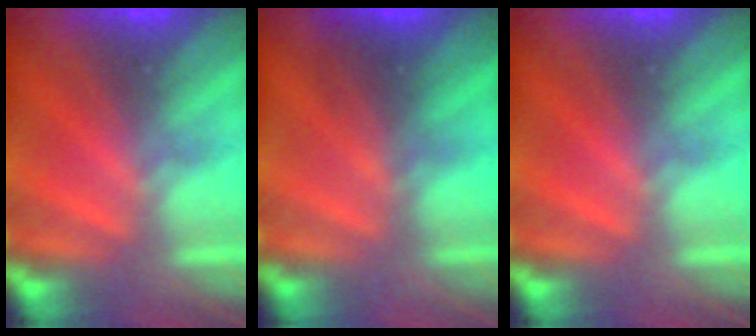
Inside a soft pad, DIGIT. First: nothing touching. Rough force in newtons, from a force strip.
{"total": 2.6}
{"total": 0.0}